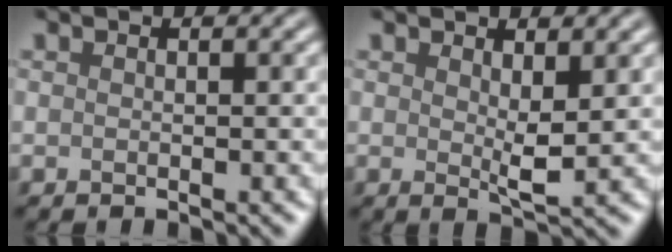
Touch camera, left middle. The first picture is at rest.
{"total": 2.1, "force": [0.8, 0.4, 1.9], "torque": [-0.040, -0.009, 0.014]}